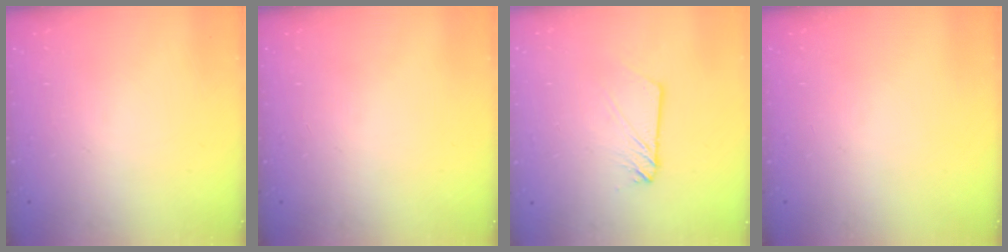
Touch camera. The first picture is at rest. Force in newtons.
{"total": 0.0}
{"total": 2.9, "press": 2.9, "slide": 0.3}
{"total": 0.0}